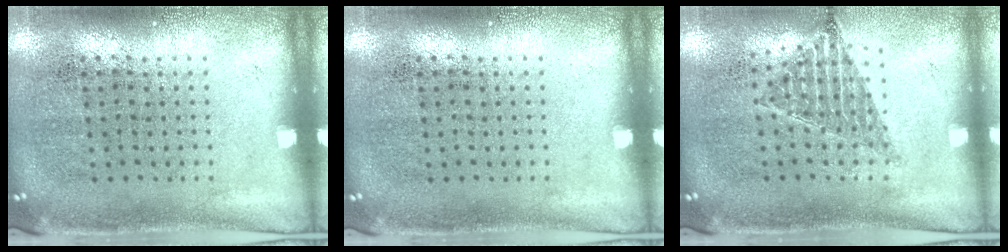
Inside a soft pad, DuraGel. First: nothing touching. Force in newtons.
{"total": 0.0}
{"total": 0.9, "press": 0.9, "slide": 0.0}